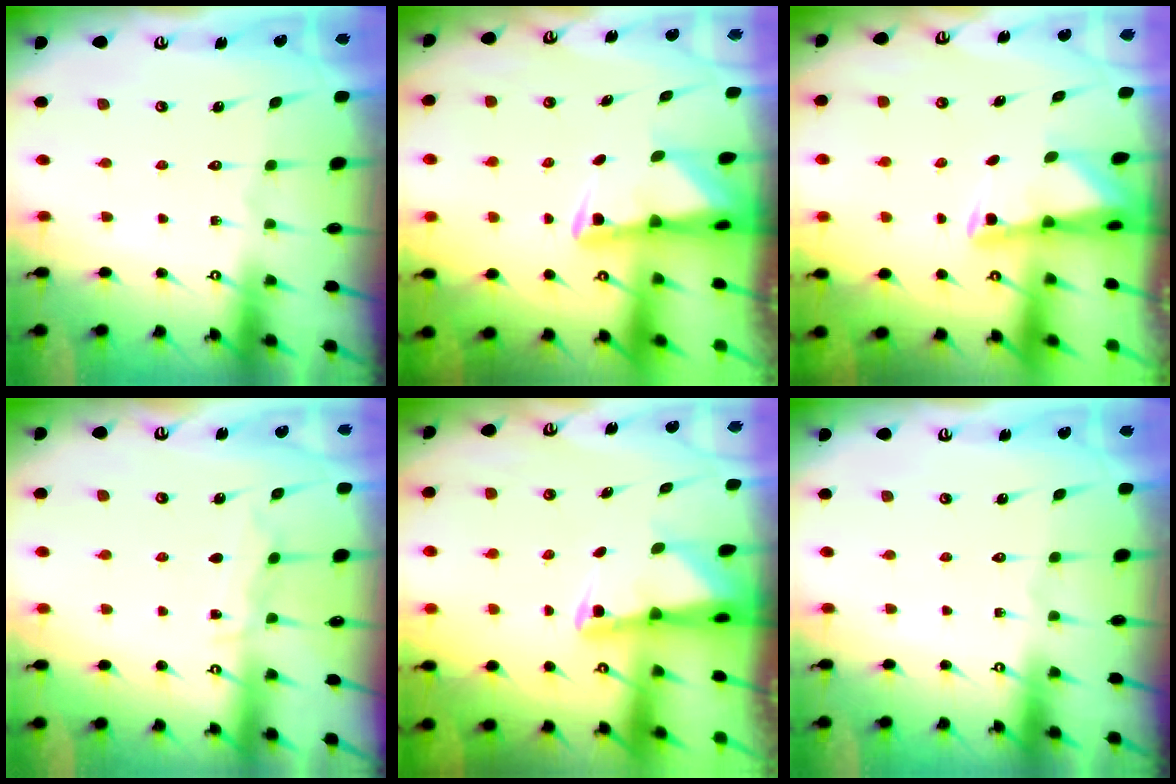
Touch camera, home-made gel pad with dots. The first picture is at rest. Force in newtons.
{"total": 3.1, "press": 3.1, "slide": 0.6}
{"total": 2.3, "press": 2.2, "slide": 0.4}
{"total": 4.6, "press": 4.5, "slide": 0.6}
{"total": 2.6, "press": 2.5, "slide": 0.5}
{"total": 0.0}